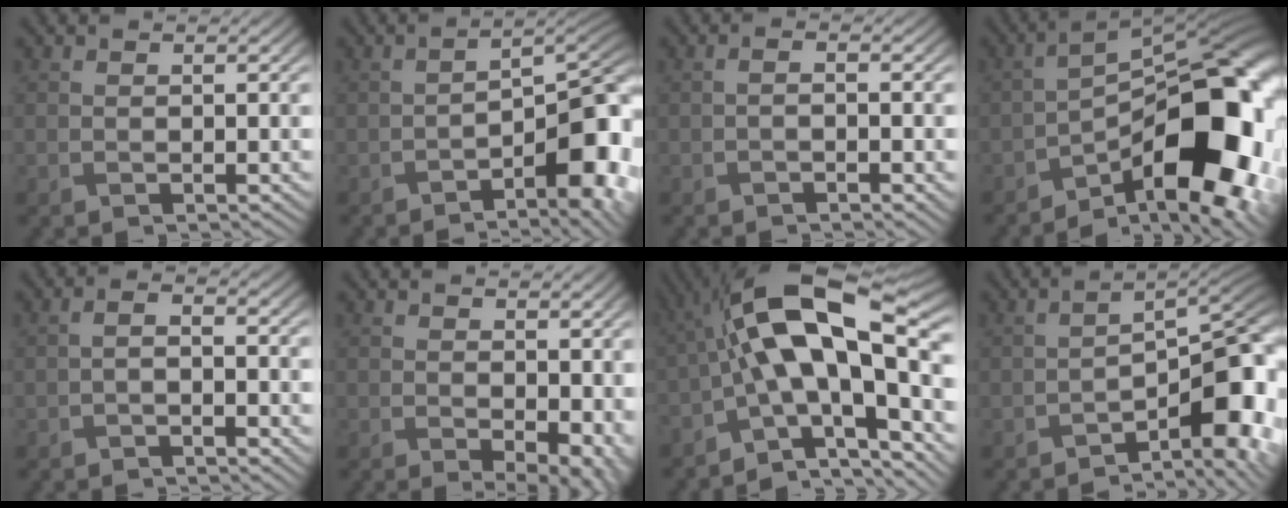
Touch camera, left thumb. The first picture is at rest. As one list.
[{"total": 8.0, "force": [-3.3, 2.1, 6.9], "torque": [-0.090, -0.001, -0.049]}, {"total": 0.7, "force": [-0.4, -0.3, 0.6], "torque": [-0.011, 0.006, -0.010]}, {"total": 16.2, "force": [-7.2, 6.5, 13.0], "torque": [-0.171, -0.002, -0.129]}, {"total": 1.1, "force": [-0.7, -0.1, 0.9], "torque": [-0.018, 0.006, -0.020]}, {"total": 5.3, "force": [-0.6, 3.0, 4.3], "torque": [-0.058, -0.025, 0.011]}, {"total": 16.4, "force": [-1.6, 5.6, 15.3], "torque": [-0.237, 0.035, -0.039]}, {"total": 7.0, "force": [-3.8, 1.4, 5.6], "torque": [-0.073, 0.007, -0.069]}]